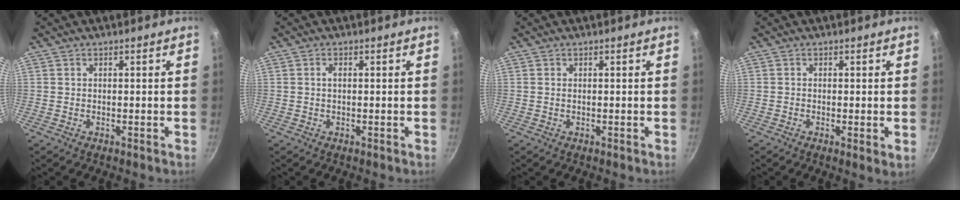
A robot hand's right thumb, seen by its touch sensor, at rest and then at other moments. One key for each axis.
{"total": 1.1, "fx": 0.2, "fy": 0.6, "fz": 1.0, "tx": -0.017, "ty": 0.001, "tz": 0.003}
{"total": 0.0}
{"total": 2.3, "fx": -0.4, "fy": 0.5, "fz": 2.2, "tx": -0.044, "ty": -0.009, "tz": -0.010}